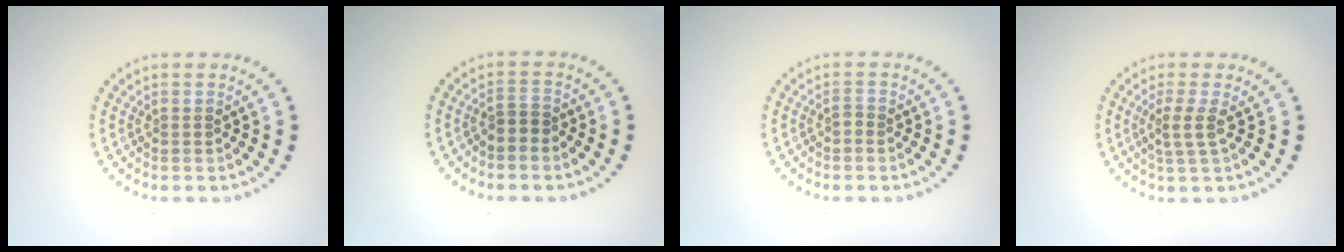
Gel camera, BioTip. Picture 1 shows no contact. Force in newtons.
{"total": 1.6, "press": 1.3, "slide": 0.9}
{"total": 0.7, "press": 0.4, "slide": 0.5}
{"total": 2.1, "press": 1.5, "slide": 1.4}